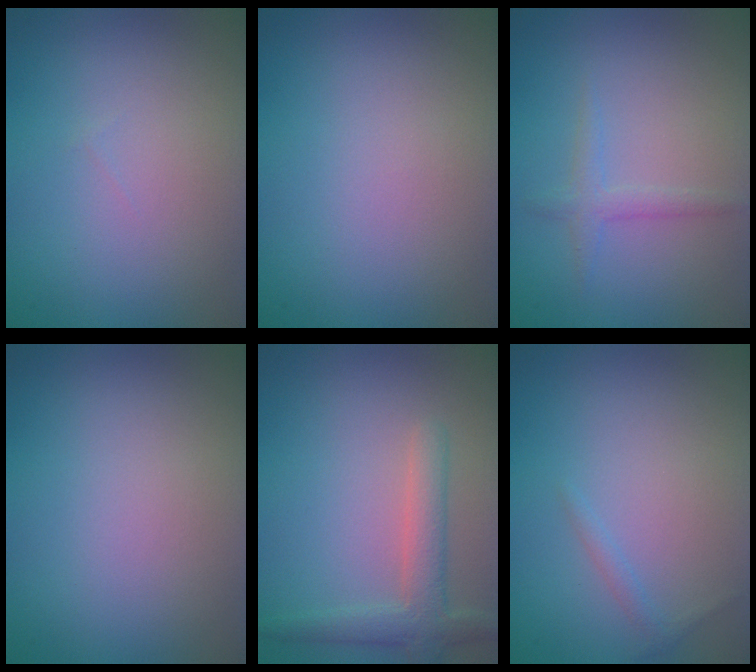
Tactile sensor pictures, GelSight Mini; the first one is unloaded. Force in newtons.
{"total": 0.0}
{"total": 1.4, "press": 1.4, "slide": 0.1}
{"total": 0.0}
{"total": 3.0, "press": 3.0, "slide": 0.2}
{"total": 0.8, "press": 0.8, "slide": 0.0}